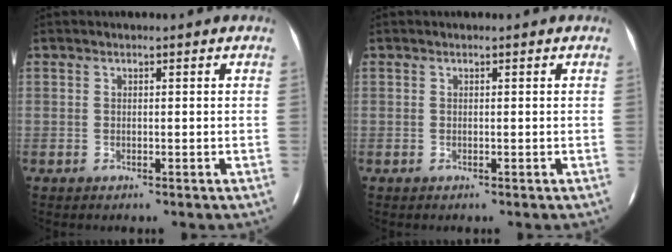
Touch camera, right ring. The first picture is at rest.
{"total": 0.0}